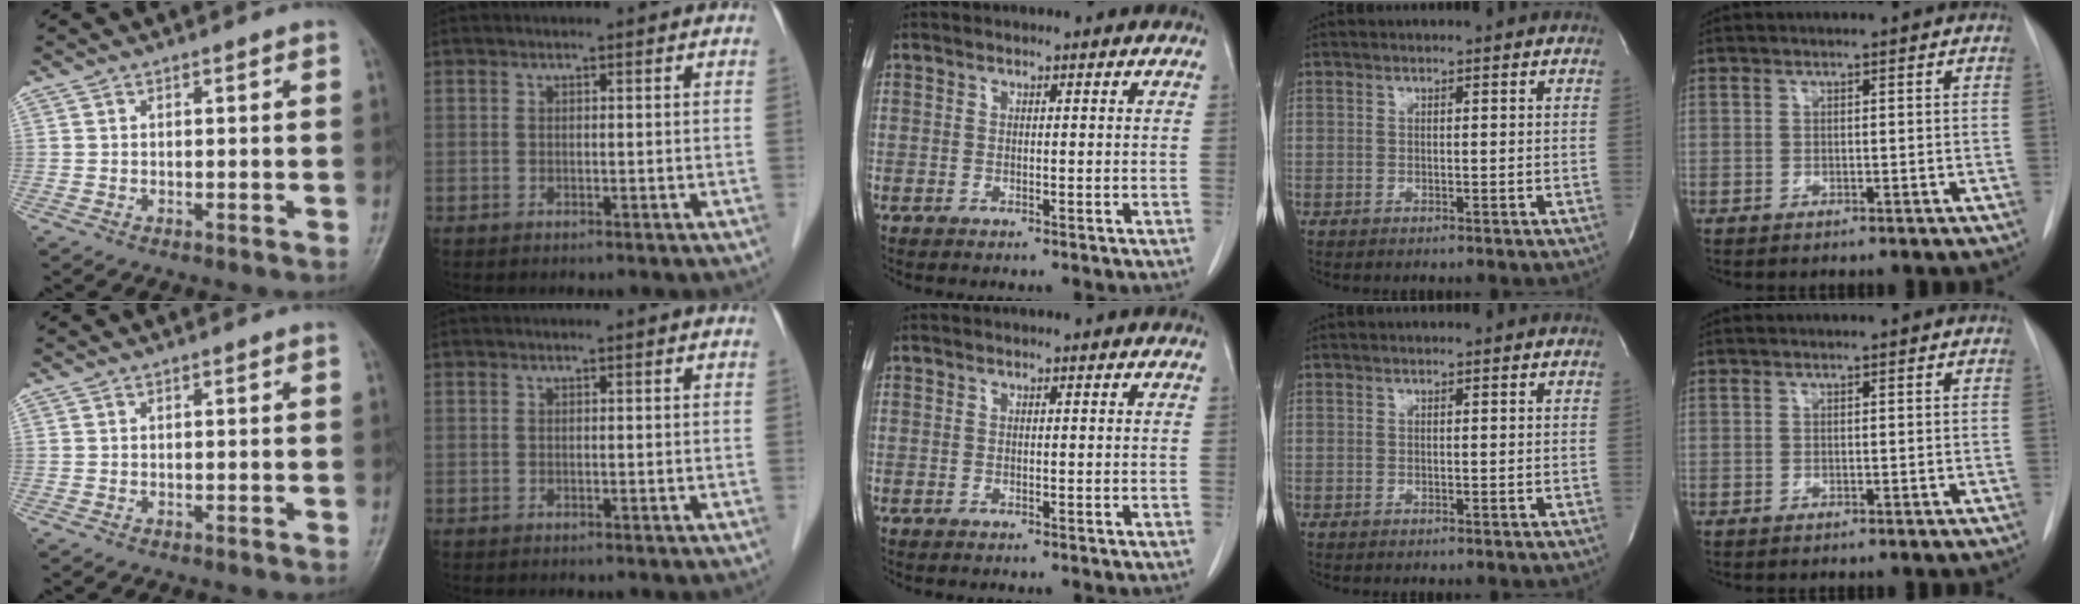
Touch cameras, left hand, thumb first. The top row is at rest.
{}